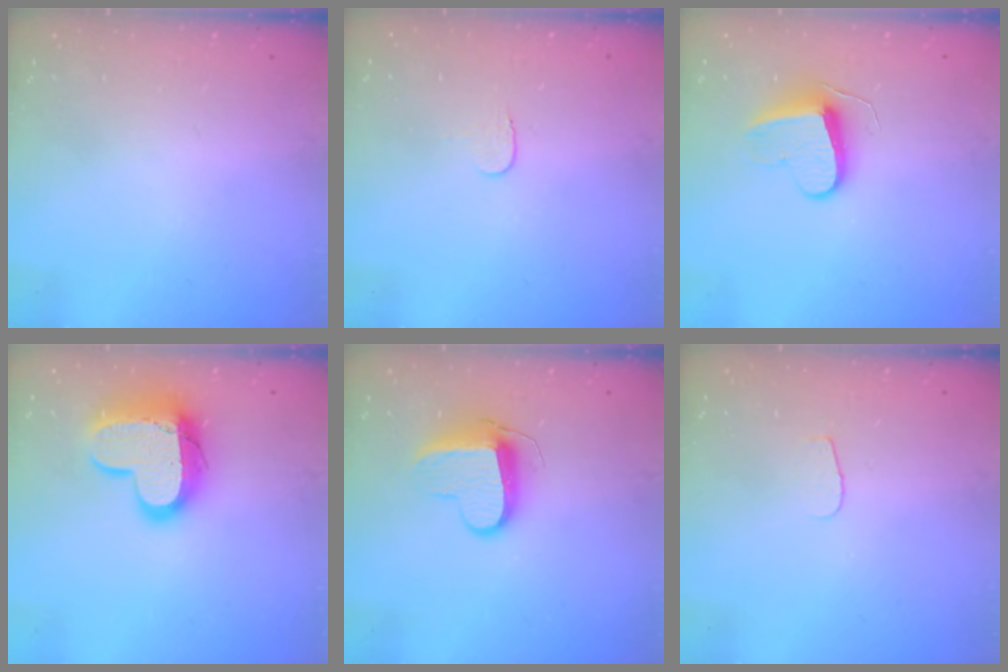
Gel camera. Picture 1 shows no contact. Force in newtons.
{"total": 3.8, "press": 3.7, "slide": 0.4}
{"total": 9.1, "press": 9.1, "slide": 0.7}
{"total": 16.2, "press": 16.1, "slide": 1.1}
{"total": 10.1, "press": 10.1, "slide": 0.5}
{"total": 3.6, "press": 3.5, "slide": 0.4}